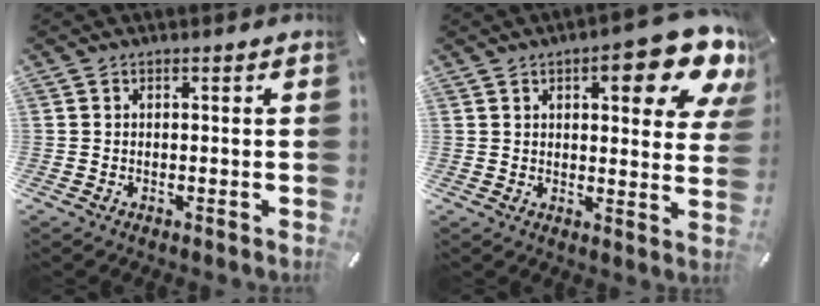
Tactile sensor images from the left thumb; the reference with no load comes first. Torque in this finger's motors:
{"motor_torque": [2.50, 2.51, 1.40, -1.36, 0.09]}